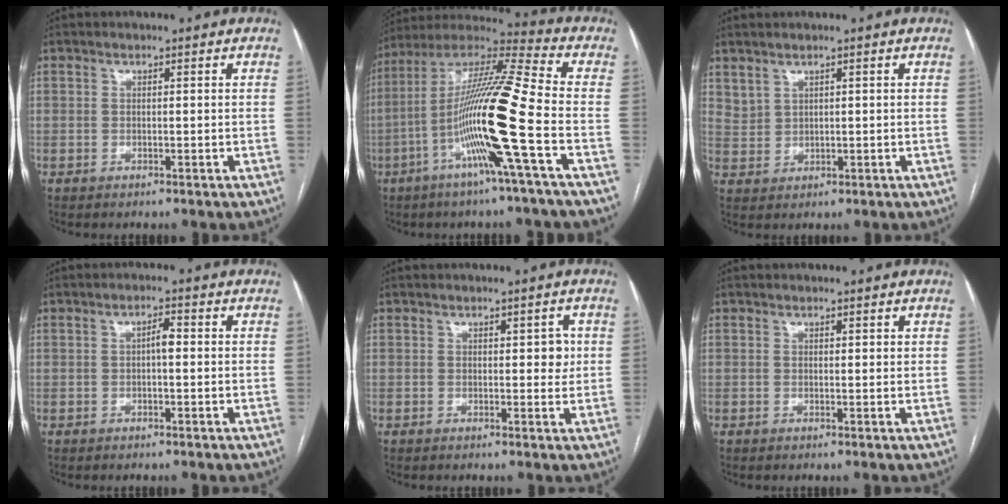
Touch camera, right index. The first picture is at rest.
{"total": 18.0, "force": [-5.2, -1.3, 17.2], "torque": [-0.329, -0.006, -0.112]}
{"total": 2.5, "force": [2.1, 1.2, 0.7], "torque": [-0.013, 0.001, 0.050]}
{"total": 2.0, "force": [0.0, 0.6, 1.9], "torque": [-0.031, 0.006, -0.001]}
{"total": 2.7, "force": [0.5, 1.3, 2.3], "torque": [-0.021, 0.003, 0.005]}
{"total": 0.6, "force": [0.4, 0.3, 0.3], "torque": [-0.005, 0.000, 0.005]}